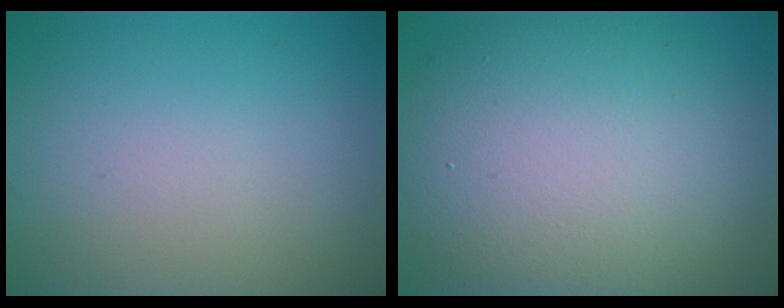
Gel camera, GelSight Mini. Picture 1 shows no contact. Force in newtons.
{"total": 11.4, "press": 11.4, "slide": 0.7}